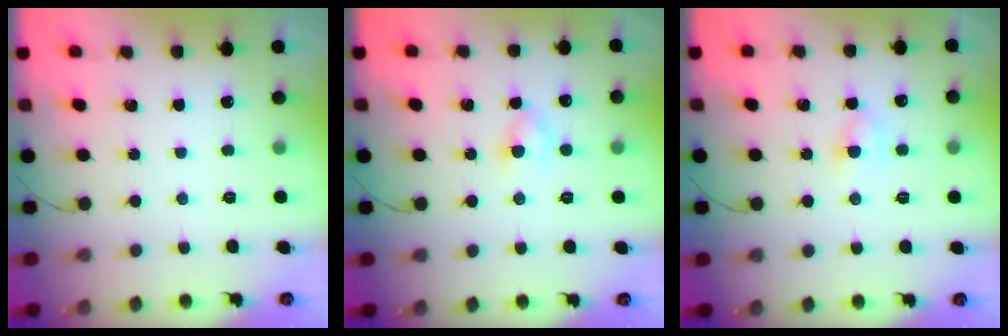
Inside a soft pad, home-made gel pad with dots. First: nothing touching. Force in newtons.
{"total": 2.9, "press": 2.6, "slide": 1.3}
{"total": 4.4, "press": 4.2, "slide": 1.3}